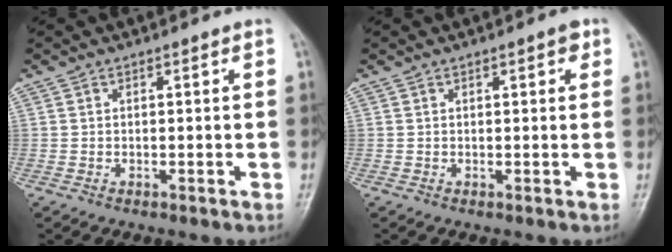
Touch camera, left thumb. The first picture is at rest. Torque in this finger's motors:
{"motor_torque": [-0.24, 0.09, -0.02, -0.03, 0.03]}